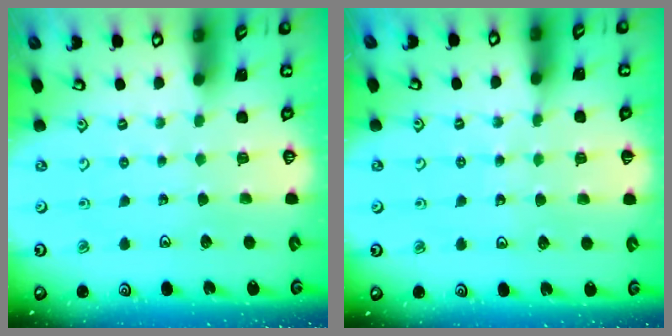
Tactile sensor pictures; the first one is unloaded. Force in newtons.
{"total": 4.6, "press": 4.2, "slide": 1.9}